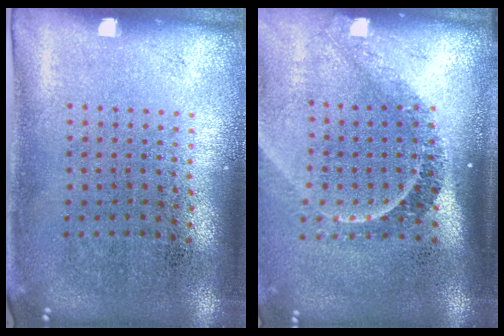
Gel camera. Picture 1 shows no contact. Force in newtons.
{"total": 2.3, "press": 1.6, "slide": 1.7}